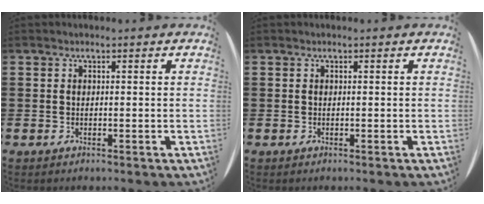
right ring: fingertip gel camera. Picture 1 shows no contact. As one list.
[{"total": 0.0}]